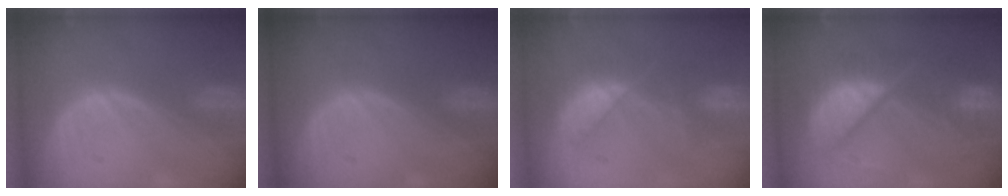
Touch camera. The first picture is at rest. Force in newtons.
{"total": 0.0}
{"total": 7.4, "press": 6.8, "slide": 3.0}
{"total": 10.4, "press": 10.3, "slide": 1.2}